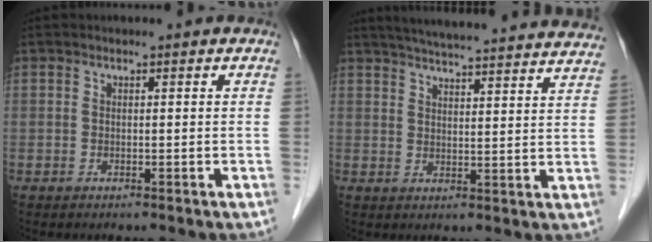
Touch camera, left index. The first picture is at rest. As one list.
[{"total": 26.5, "force": [24.8, 1.4, 9.2], "torque": [-0.144, -0.029, 0.302]}]